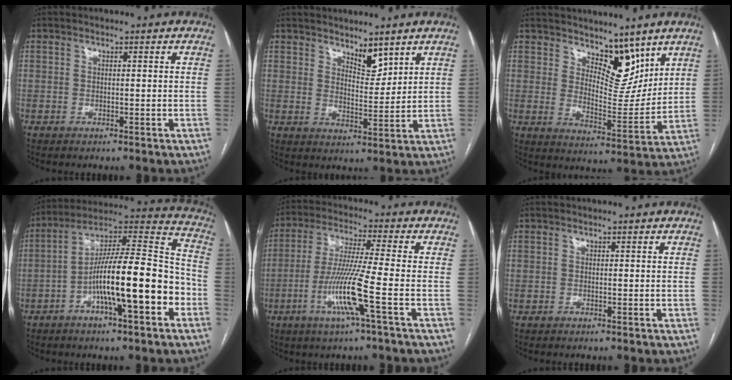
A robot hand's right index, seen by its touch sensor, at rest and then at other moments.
{"total": 4.4, "force": [3.5, 1.7, 2.1], "torque": [-0.033, -0.009, 0.066]}
{"total": 8.6, "force": [6.4, 3.9, 4.2], "torque": [-0.054, -0.010, 0.113]}
{"total": 18.1, "force": [-5.7, 2.8, 16.9], "torque": [-0.279, 0.020, -0.094]}
{"total": 10.5, "force": [-3.8, -1.3, 9.7], "torque": [-0.195, -0.014, -0.077]}
{"total": 0.0}